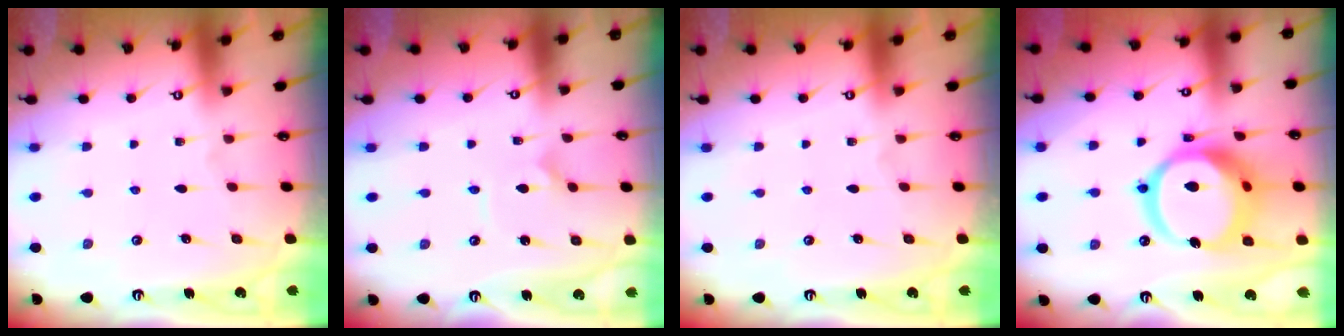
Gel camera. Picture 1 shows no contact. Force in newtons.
{"total": 2.3, "press": 2.3, "slide": 0.1}
{"total": 0.0}
{"total": 19.7, "press": 19.6, "slide": 2.1}